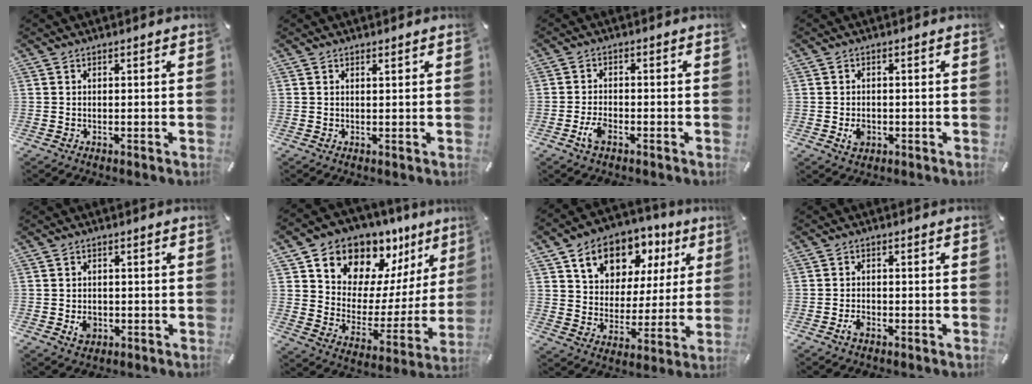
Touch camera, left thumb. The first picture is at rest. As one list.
[{"total": 0.6, "force": [0.5, 0.1, 0.3], "torque": [-0.006, -0.002, 0.010]}, {"total": 3.9, "force": [-2.0, 2.1, 2.7], "torque": [-0.064, 0.002, -0.039]}, {"total": 3.2, "force": [-0.7, 2.6, 1.7], "torque": [-0.021, 0.001, -0.012]}, {"total": 3.4, "force": [-0.7, 2.8, 1.7], "torque": [-0.013, -0.002, -0.014]}, {"total": 12.1, "force": [10.4, 6.2, -0.4], "torque": [-0.010, -0.125, 0.189]}, {"total": 14.0, "force": [7.4, 10.5, 5.6], "torque": [-0.092, -0.034, 0.135]}, {"total": 2.2, "force": [-1.2, 1.4, 1.2], "torque": [-0.022, 0.006, -0.023]}]